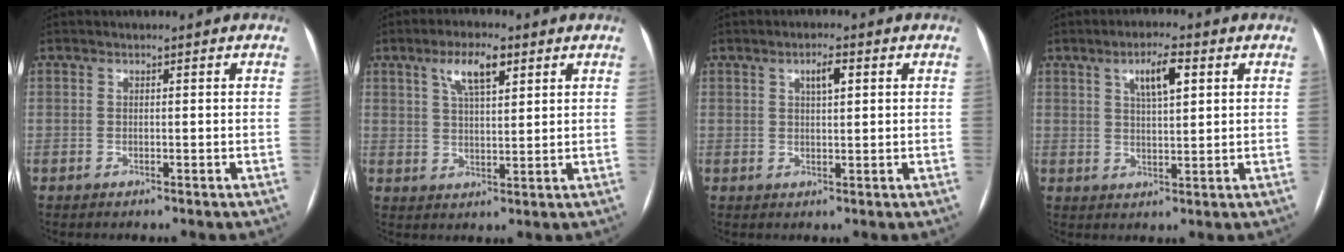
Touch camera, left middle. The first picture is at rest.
{"total": 6.6, "force": [3.5, 1.9, 5.2], "torque": [-0.099, 0.011, 0.062]}
{"total": 3.0, "force": [1.2, 0.8, 2.6], "torque": [-0.045, 0.003, 0.020]}
{"total": 5.7, "force": [2.5, 1.4, 5.0], "torque": [-0.088, 0.007, 0.043]}